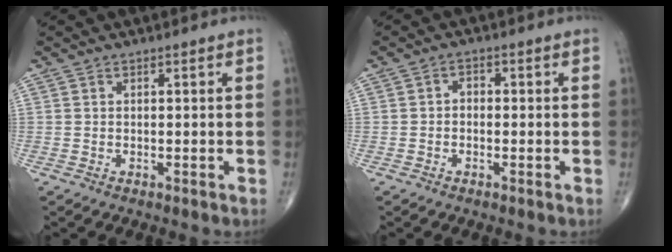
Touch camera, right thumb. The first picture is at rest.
{"total": 1.8, "force": [-0.4, 1.3, 1.1], "torque": [-0.006, 0.010, -0.013]}